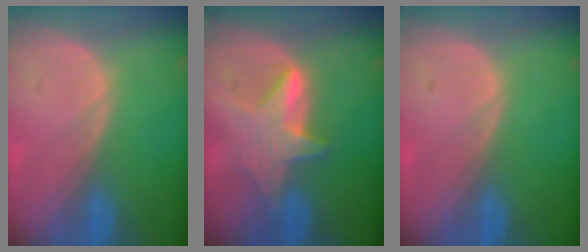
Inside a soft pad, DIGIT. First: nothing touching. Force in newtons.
{"total": 6.0, "press": 6.0, "slide": 0.7}
{"total": 0.0}